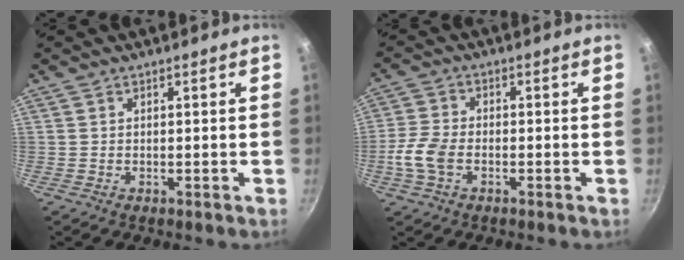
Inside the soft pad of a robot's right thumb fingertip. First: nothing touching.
{"total": 6.5, "force": [-2.1, 4.0, 4.7], "torque": [-0.105, 0.015, -0.049]}